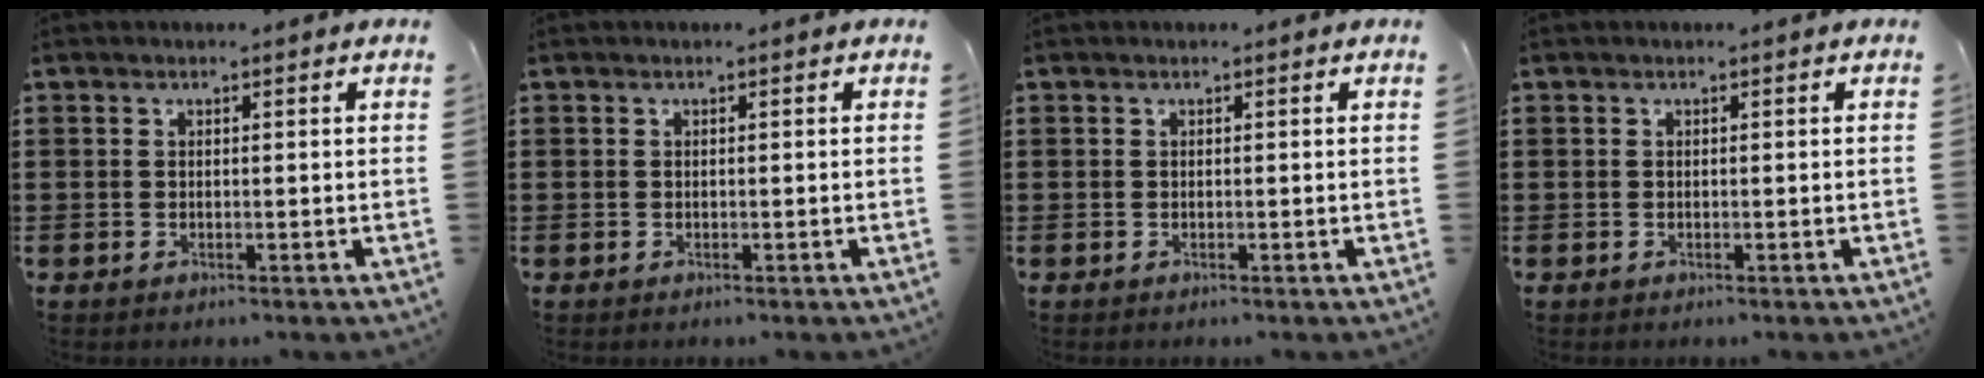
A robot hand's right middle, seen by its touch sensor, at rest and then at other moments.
{"total": 0.0}
{"total": 0.0}
{"total": 0.0}